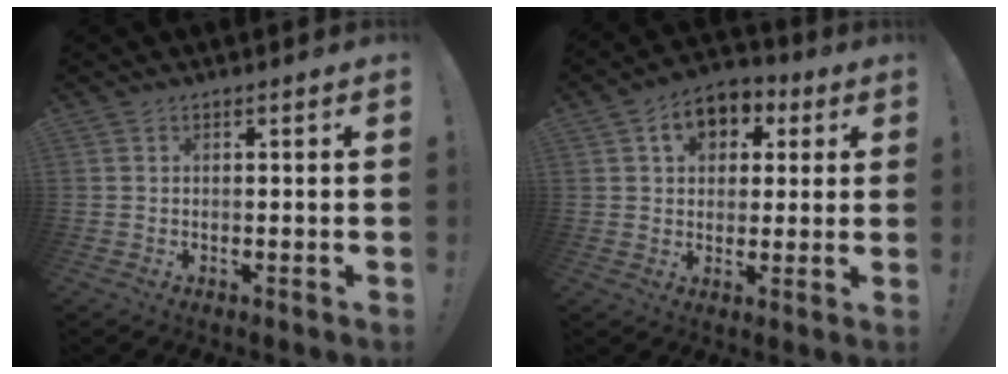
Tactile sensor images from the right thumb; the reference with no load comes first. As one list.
[{"total": 9.4, "force": [3.4, 7.3, 4.9], "torque": [-0.067, -0.007, 0.063]}]